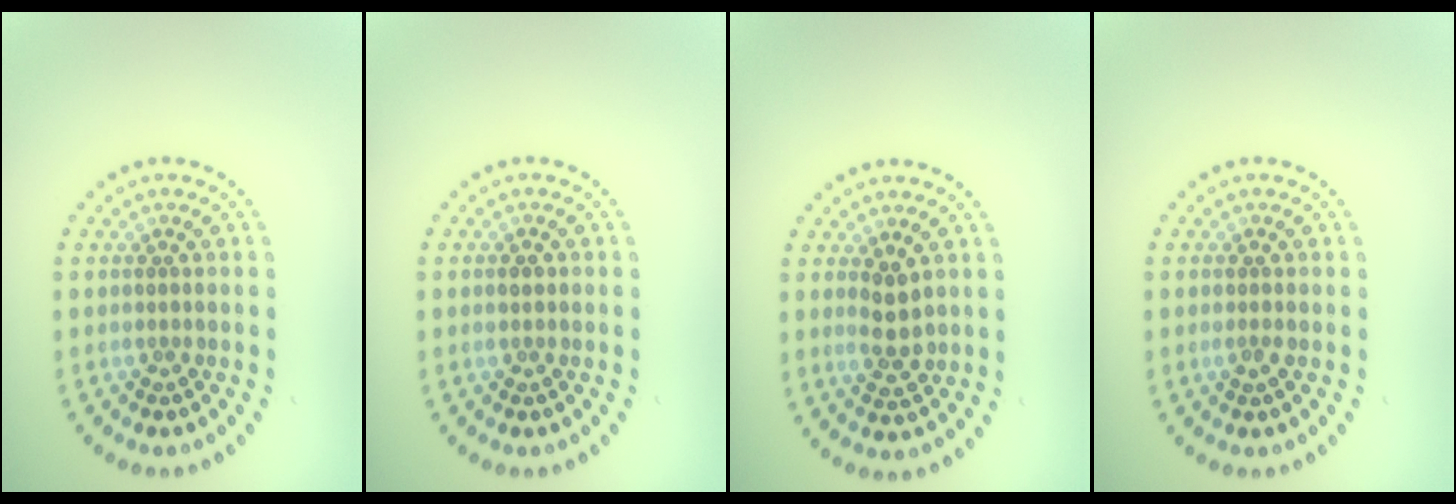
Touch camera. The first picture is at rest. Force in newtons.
{"total": 1.2, "press": 1.2, "slide": 0.1}
{"total": 2.4, "press": 2.3, "slide": 0.5}
{"total": 0.8, "press": 0.8, "slide": 0.2}